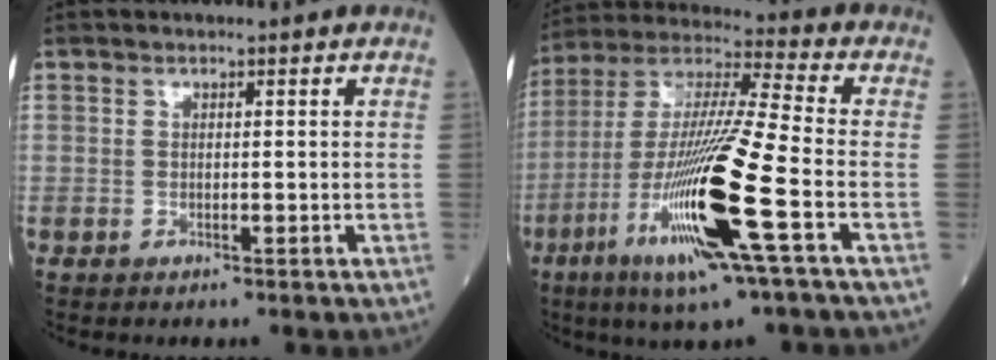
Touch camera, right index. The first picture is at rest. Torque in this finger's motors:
{"motor_torque": [1.51, -0.63, 1.05, 0.21]}